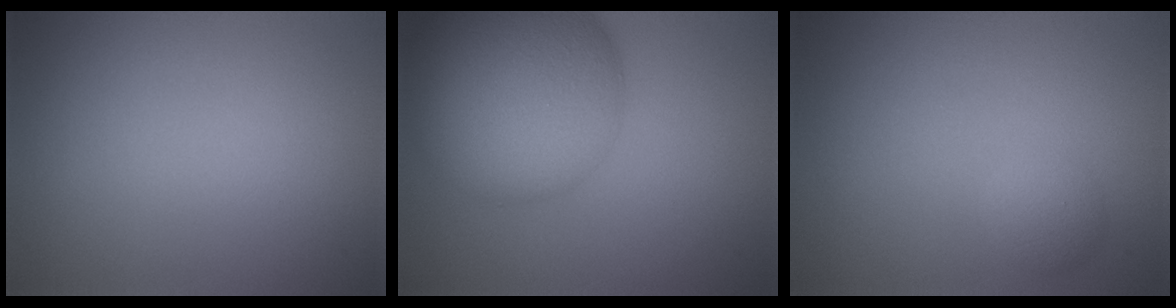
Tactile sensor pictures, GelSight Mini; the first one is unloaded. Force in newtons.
{"total": 13.0, "press": 13.0, "slide": 0.5}
{"total": 1.3, "press": 1.3, "slide": 0.0}